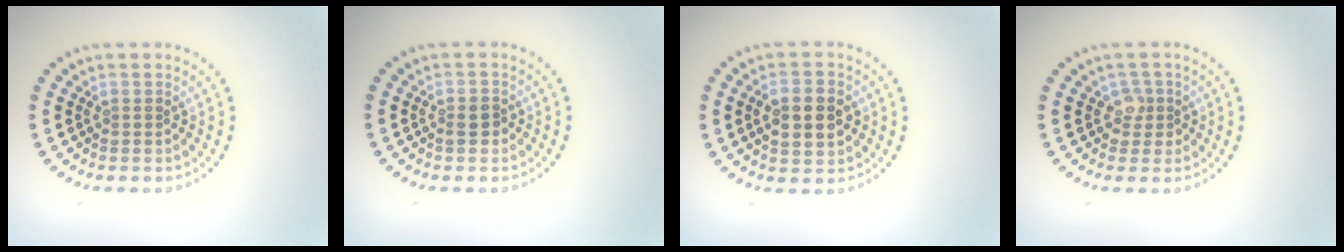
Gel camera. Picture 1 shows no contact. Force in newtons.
{"total": 1.4, "press": 1.4, "slide": 0.3}
{"total": 4.5, "press": 4.5, "slide": 0.1}
{"total": 1.7, "press": 1.4, "slide": 0.9}